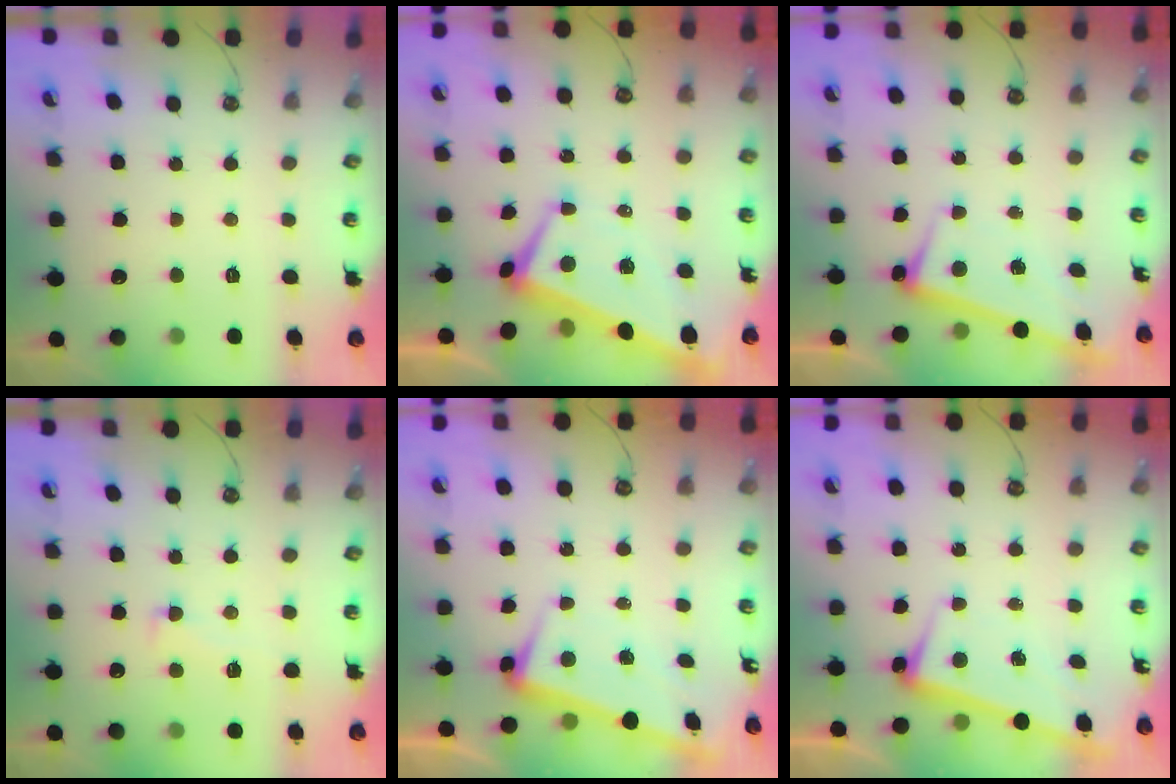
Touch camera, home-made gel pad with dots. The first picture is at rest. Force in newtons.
{"total": 2.2, "press": 1.9, "slide": 1.1}
{"total": 2.7, "press": 2.7, "slide": 0.4}
{"total": 1.6, "press": 1.1, "slide": 1.1}
{"total": 2.9, "press": 2.8, "slide": 1.0}
{"total": 2.6, "press": 2.4, "slide": 1.1}